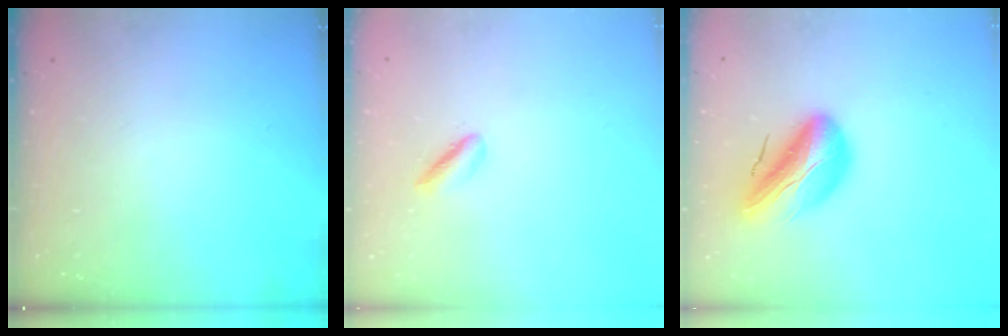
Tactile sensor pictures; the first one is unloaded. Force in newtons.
{"total": 1.8, "press": 1.7, "slide": 0.4}
{"total": 16.2, "press": 15.7, "slide": 4.0}